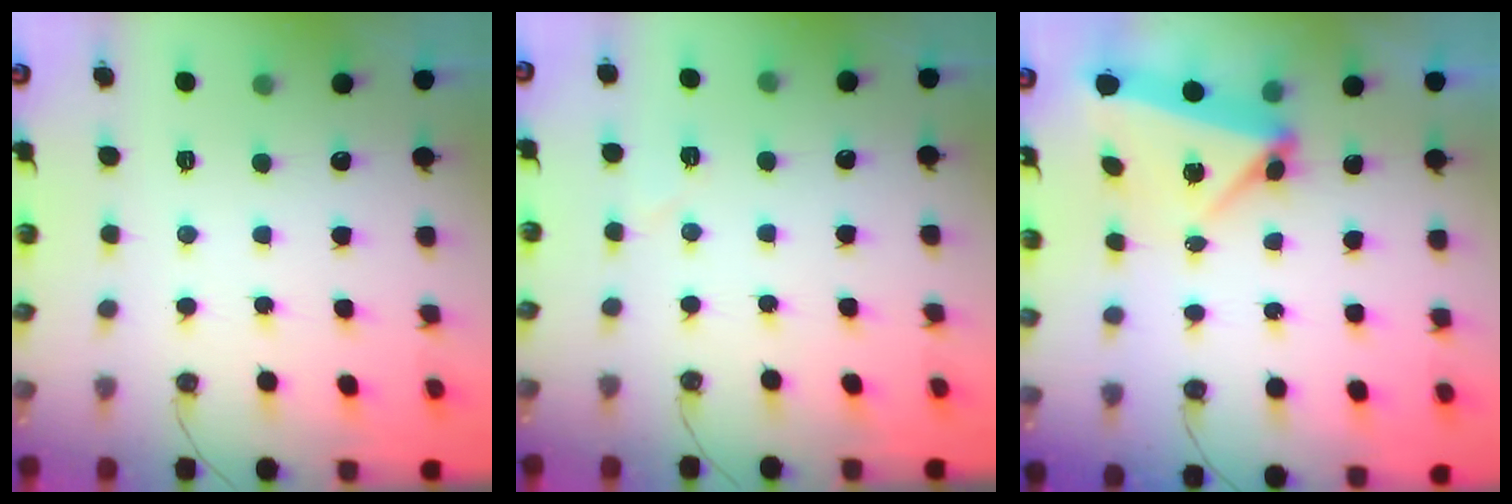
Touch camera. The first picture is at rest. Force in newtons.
{"total": 4.2, "press": 3.9, "slide": 1.7}
{"total": 5.6, "press": 5.6, "slide": 0.6}